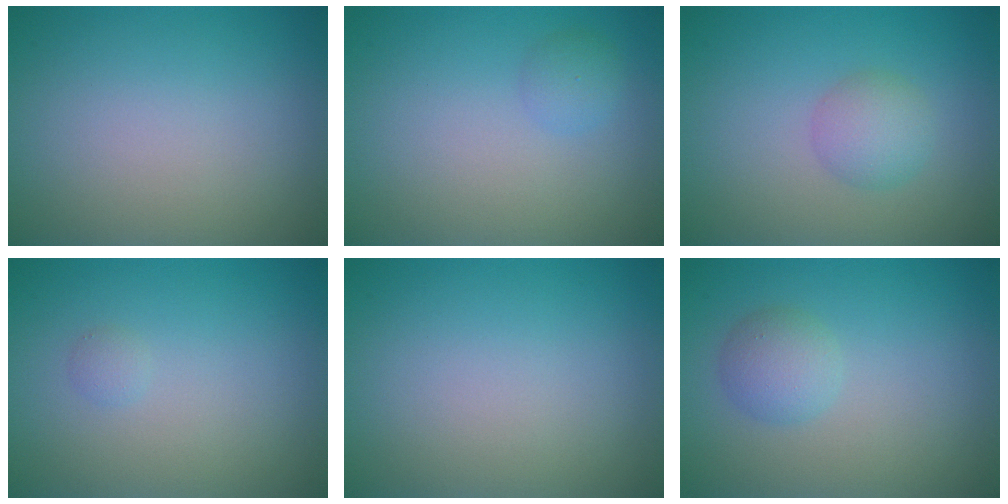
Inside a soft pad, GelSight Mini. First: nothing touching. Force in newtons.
{"total": 1.3, "press": 1.2, "slide": 0.1}
{"total": 2.2, "press": 2.2, "slide": 0.1}
{"total": 0.6, "press": 0.6, "slide": 0.1}
{"total": 0.0}
{"total": 2.2, "press": 2.2, "slide": 0.1}